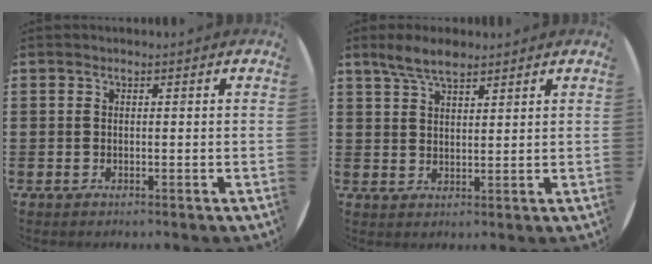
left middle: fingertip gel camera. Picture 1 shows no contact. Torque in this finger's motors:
{"motor_torque": [0.63, -0.54, 0.05, 0.03]}